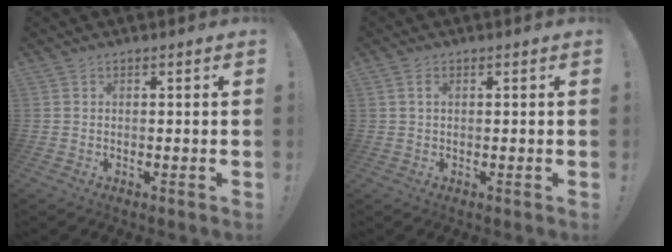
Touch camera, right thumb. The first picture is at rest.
{"total": 1.7, "force": [0.6, 0.9, 1.4], "torque": [-0.025, 0.003, 0.009]}